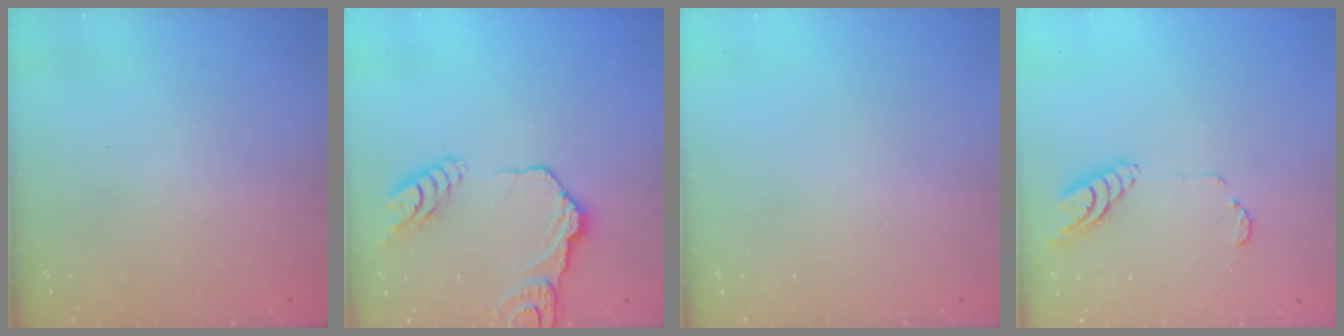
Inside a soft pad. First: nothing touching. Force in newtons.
{"total": 15.8, "press": 15.7, "slide": 1.8}
{"total": 0.0}
{"total": 9.6, "press": 9.6, "slide": 1.2}